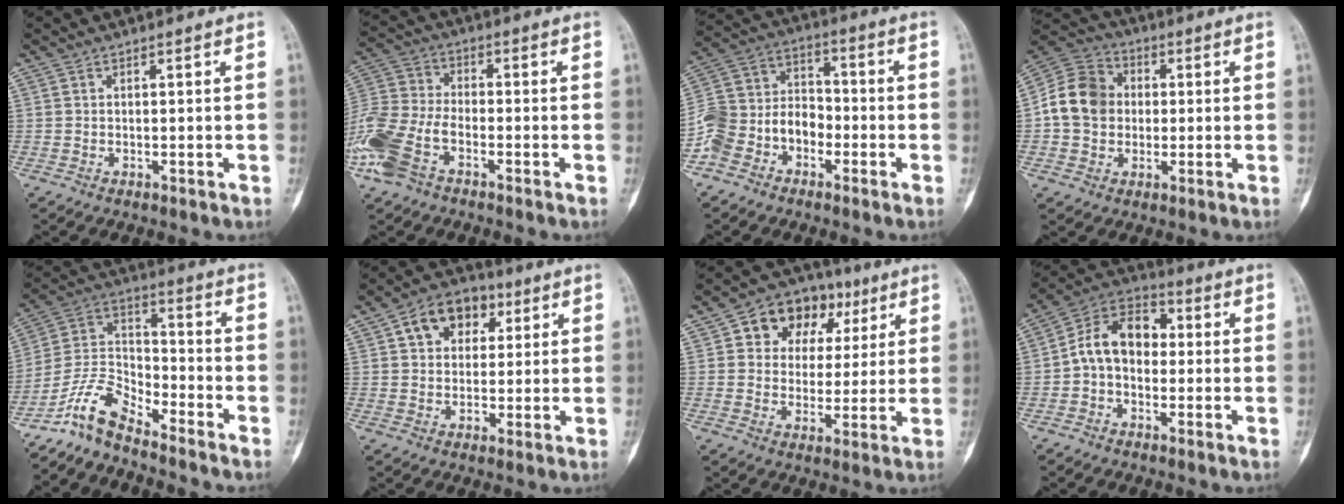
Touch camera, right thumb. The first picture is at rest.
{"total": 13.7, "force": [-6.3, 7.7, 9.5], "torque": [-0.224, 0.017, -0.131]}
{"total": 12.4, "force": [-5.4, 9.6, 5.5], "torque": [-0.085, 0.065, -0.112]}
{"total": 11.7, "force": [0.2, 9.9, 6.2], "torque": [-0.094, 0.024, -0.006]}
{"total": 9.0, "force": [-8.0, 2.4, 3.5], "torque": [-0.071, 0.077, -0.165]}
{"total": 10.9, "force": [4.0, 8.1, 6.1], "torque": [-0.060, 0.003, 0.059]}
{"total": 12.2, "force": [5.1, 9.0, 6.4], "torque": [-0.058, -0.002, 0.080]}
{"total": 11.4, "force": [-0.1, 8.1, 8.0], "torque": [-0.116, 0.038, -0.016]}